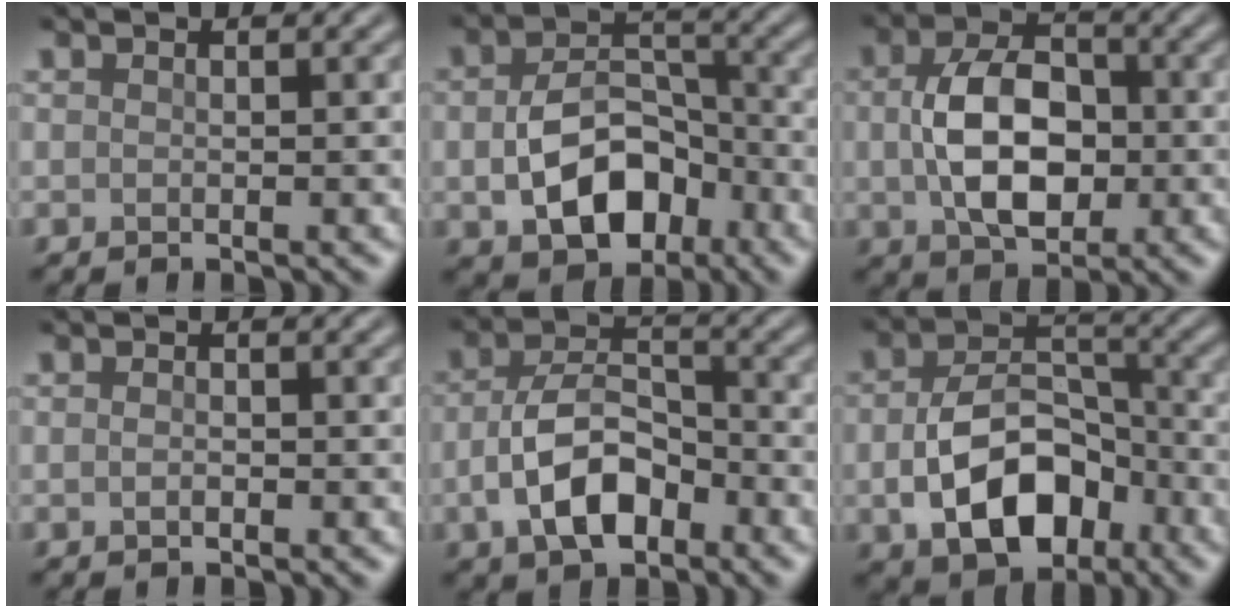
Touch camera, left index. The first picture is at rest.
{"total": 7.6, "force": [-2.1, 5.1, 5.3], "torque": [-0.098, -0.010, -0.026]}
{"total": 7.6, "force": [-0.1, 4.9, 5.8], "torque": [-0.112, 0.000, -0.004]}
{"total": 0.8, "force": [-0.3, 0.5, 0.7], "torque": [-0.014, -0.001, -0.005]}
{"total": 6.5, "force": [-2.4, 3.7, 4.8], "torque": [-0.091, 0.002, -0.047]}
{"total": 8.6, "force": [-2.6, 5.5, 6.1], "torque": [-0.114, -0.005, -0.038]}